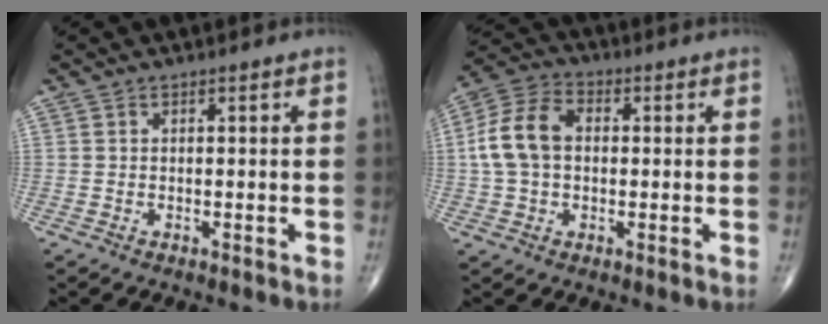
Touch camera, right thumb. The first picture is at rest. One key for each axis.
{"total": 10.4, "fx": 0.6, "fy": 7.2, "fz": 7.5, "tx": -0.151, "ty": 0.031, "tz": 0.006}